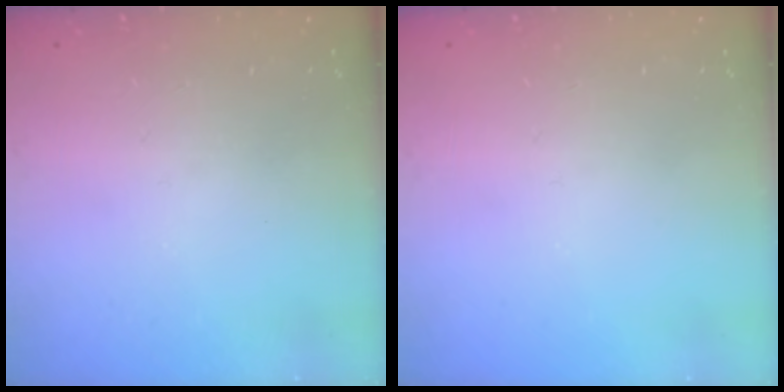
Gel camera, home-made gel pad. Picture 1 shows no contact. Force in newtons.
{"total": 0.0}